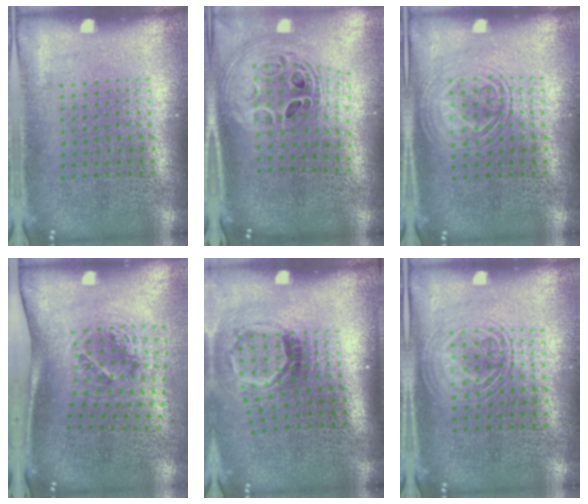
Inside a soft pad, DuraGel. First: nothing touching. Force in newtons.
{"total": 1.9, "press": 1.6, "slide": 1.1}
{"total": 1.3, "press": 1.3, "slide": 0.2}
{"total": 1.4, "press": 1.2, "slide": 0.8}
{"total": 1.9, "press": 1.2, "slide": 1.4}
{"total": 1.3, "press": 1.2, "slide": 0.2}